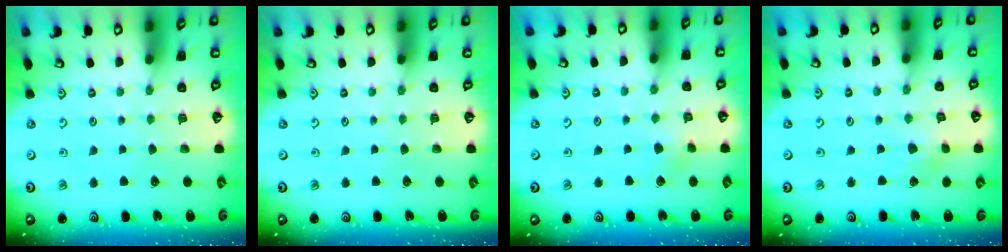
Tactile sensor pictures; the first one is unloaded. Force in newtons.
{"total": 0.0}
{"total": 3.6, "press": 3.5, "slide": 0.9}
{"total": 2.4, "press": 2.3, "slide": 0.6}